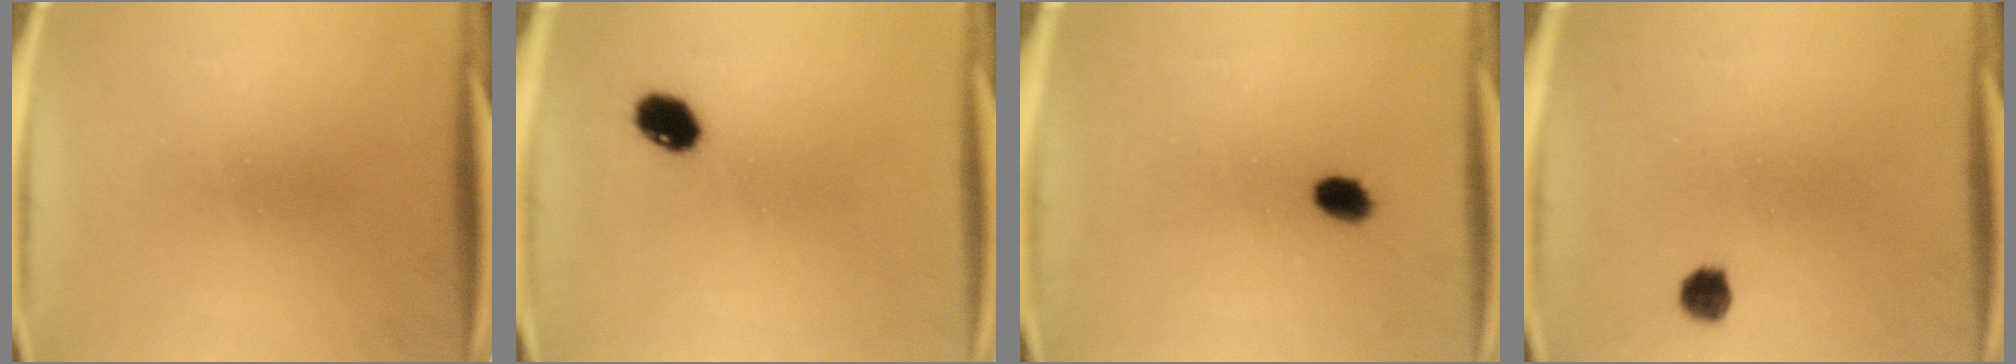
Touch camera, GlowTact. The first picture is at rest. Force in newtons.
{"total": 5.4}
{"total": 3.2}
{"total": 3.0}